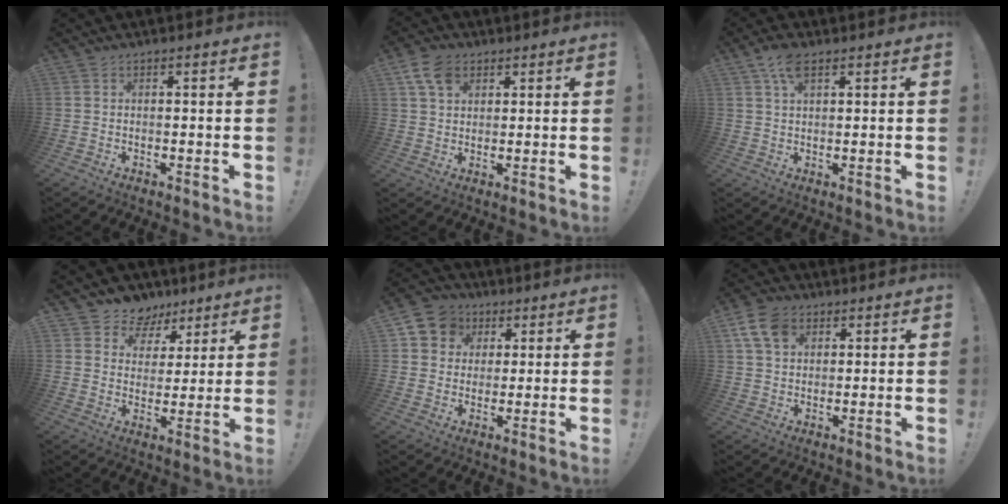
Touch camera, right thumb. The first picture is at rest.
{"total": 7.7, "force": [3.9, 5.2, 4.1], "torque": [-0.064, -0.005, 0.076]}
{"total": 5.6, "force": [3.0, 2.3, 4.1], "torque": [-0.068, -0.005, 0.053]}
{"total": 7.8, "force": [5.3, 5.7, 0.9], "torque": [-0.011, -0.042, 0.105]}
{"total": 9.0, "force": [3.0, 8.1, 2.2], "torque": [-0.032, -0.007, 0.064]}
{"total": 9.3, "force": [4.2, 6.4, 5.2], "torque": [-0.090, -0.006, 0.080]}